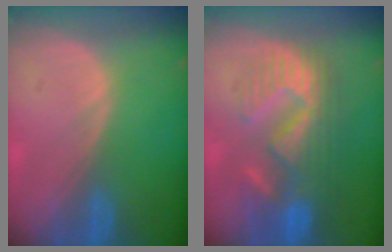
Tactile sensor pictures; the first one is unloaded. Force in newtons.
{"total": 10.2, "press": 9.7, "slide": 3.1}